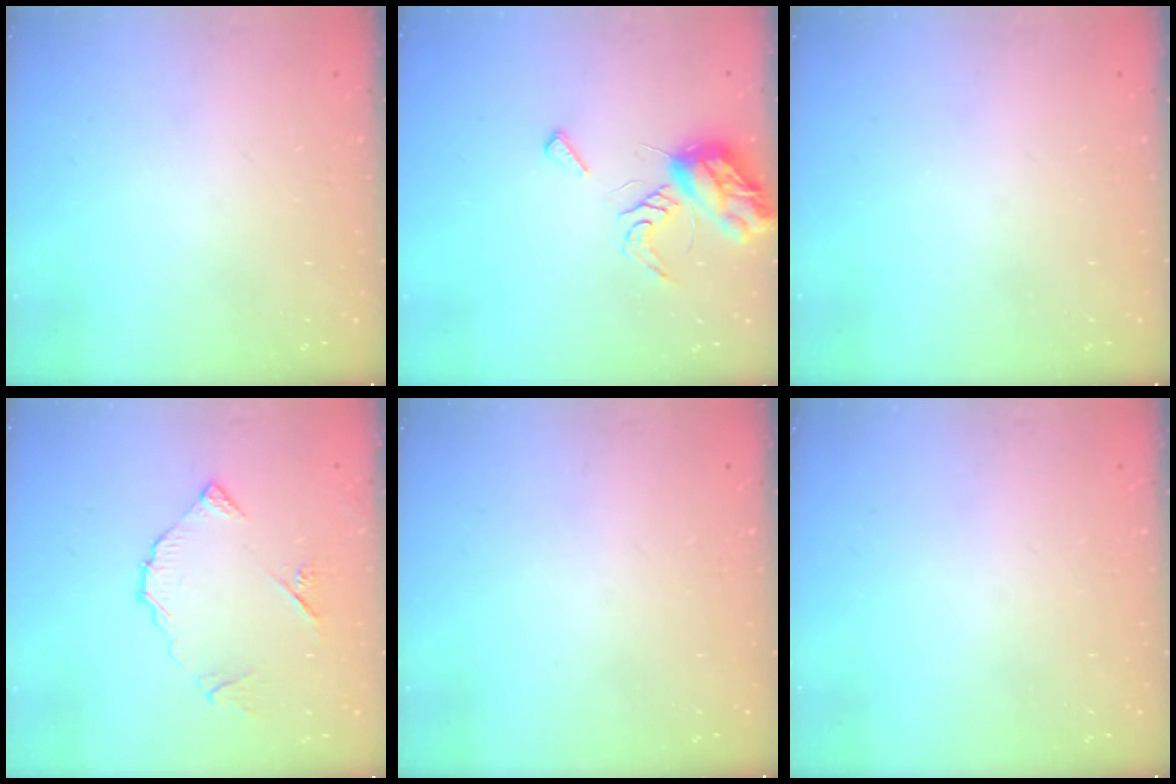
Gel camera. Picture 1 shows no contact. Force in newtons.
{"total": 8.1, "press": 8.1, "slide": 0.9}
{"total": 0.0}
{"total": 9.1, "press": 9.1, "slide": 0.8}
{"total": 0.0}
{"total": 0.0}